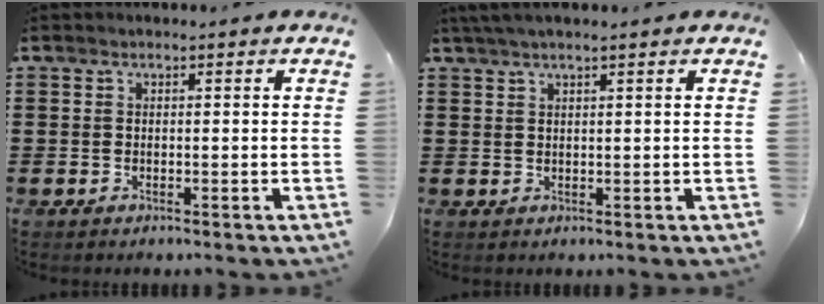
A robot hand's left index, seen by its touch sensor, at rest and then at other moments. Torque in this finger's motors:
{"motor_torque": [0.80, -0.83, 0.47, 0.11]}